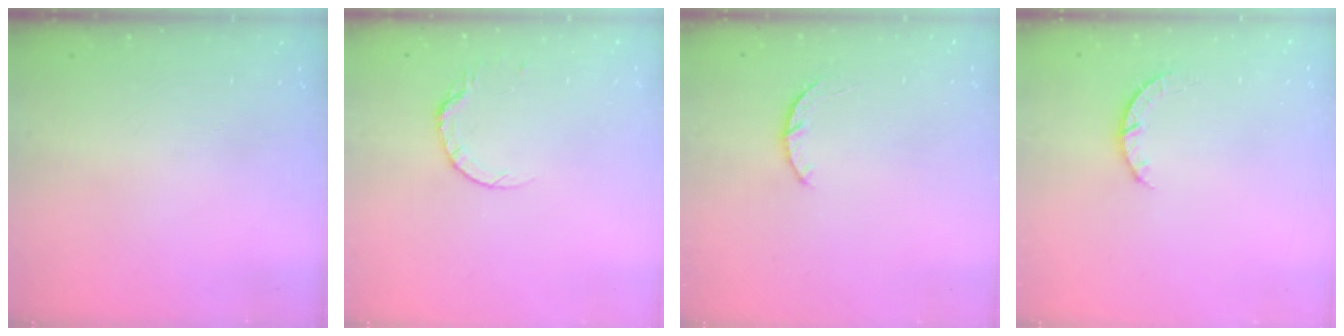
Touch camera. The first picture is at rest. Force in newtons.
{"total": 5.3, "press": 5.2, "slide": 0.6}
{"total": 2.9, "press": 2.8, "slide": 0.5}
{"total": 3.2, "press": 3.2, "slide": 0.4}